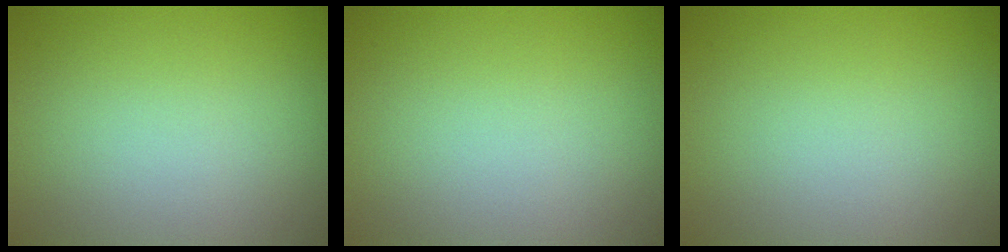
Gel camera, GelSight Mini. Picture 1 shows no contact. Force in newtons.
{"total": 0.0}
{"total": 0.0}